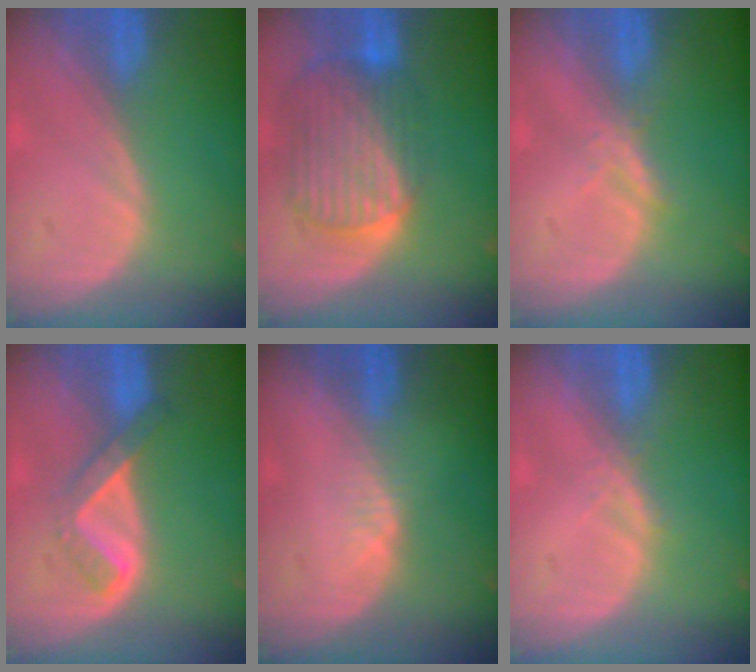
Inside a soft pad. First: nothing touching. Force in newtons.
{"total": 10.3, "press": 8.6, "slide": 5.6}
{"total": 1.7, "press": 1.7, "slide": 0.1}
{"total": 5.2, "press": 4.5, "slide": 2.6}
{"total": 1.7, "press": 1.5, "slide": 0.8}
{"total": 1.5, "press": 1.3, "slide": 0.8}